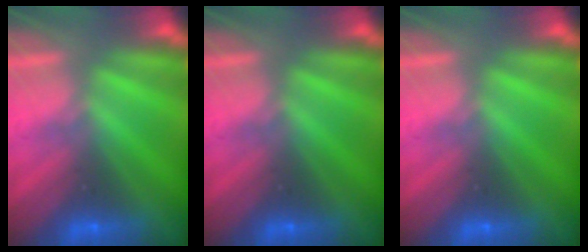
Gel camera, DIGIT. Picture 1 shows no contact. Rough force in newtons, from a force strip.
{"total": 0.0}
{"total": 0.0}